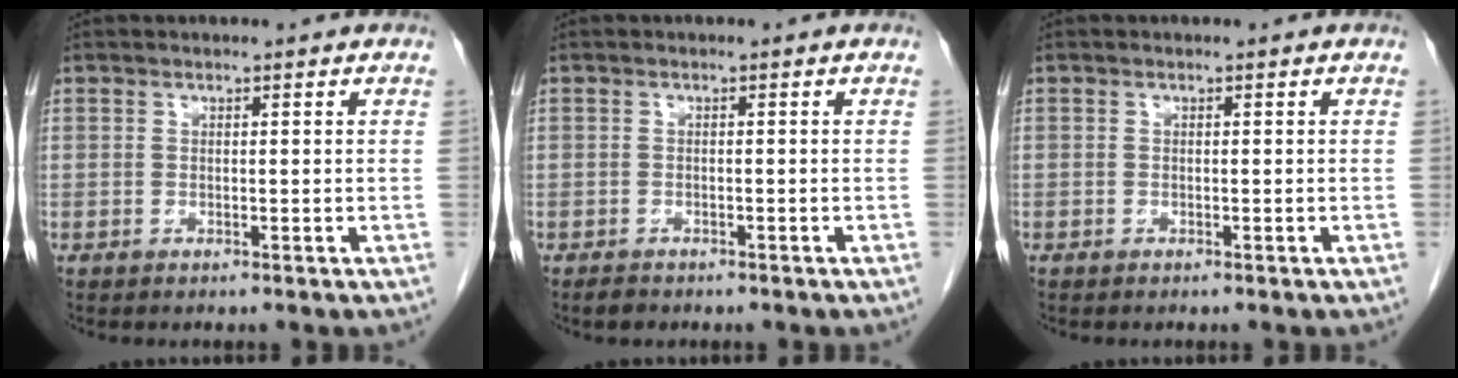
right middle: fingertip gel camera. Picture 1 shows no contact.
{"total": 1.5, "force": [-1.2, 0.7, 0.5], "torque": [-0.015, -0.001, -0.017]}
{"total": 0.0}